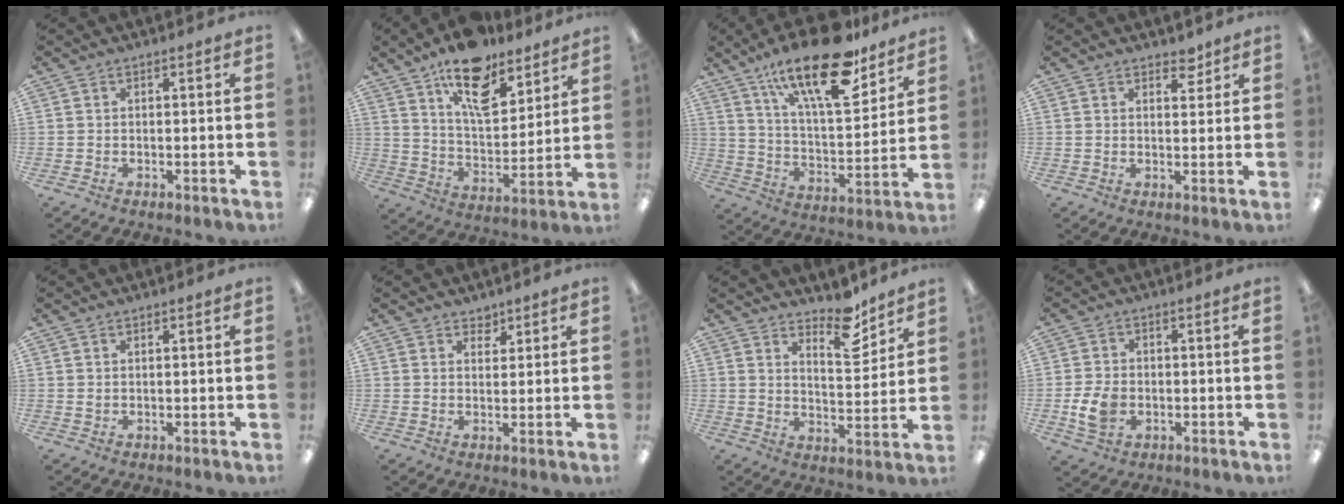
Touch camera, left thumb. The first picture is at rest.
{"total": 16.8, "force": [11.9, 7.3, 9.3], "torque": [-0.148, -0.063, 0.206]}
{"total": 23.3, "force": [16.0, 8.1, 14.9], "torque": [-0.245, -0.091, 0.268]}
{"total": 3.4, "force": [2.8, 1.6, 1.0], "torque": [0.001, -0.016, 0.048]}
{"total": 0.7, "force": [0.4, 0.4, 0.4], "torque": [-0.010, 0.001, 0.008]}
{"total": 2.6, "force": [2.3, 1.3, 0.2], "torque": [0.009, -0.016, 0.041]}
{"total": 10.4, "force": [8.3, 4.0, 4.9], "torque": [-0.049, -0.061, 0.141]}
{"total": 6.7, "force": [-1.5, 5.0, 4.2], "torque": [-0.071, 0.001, -0.027]}